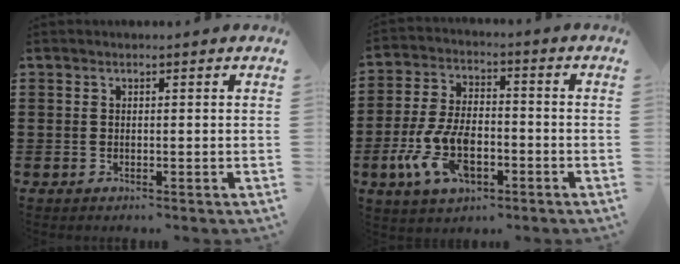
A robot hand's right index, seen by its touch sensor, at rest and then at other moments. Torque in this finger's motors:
{"motor_torque": [2.14, 0.00, 1.05, 0.19]}